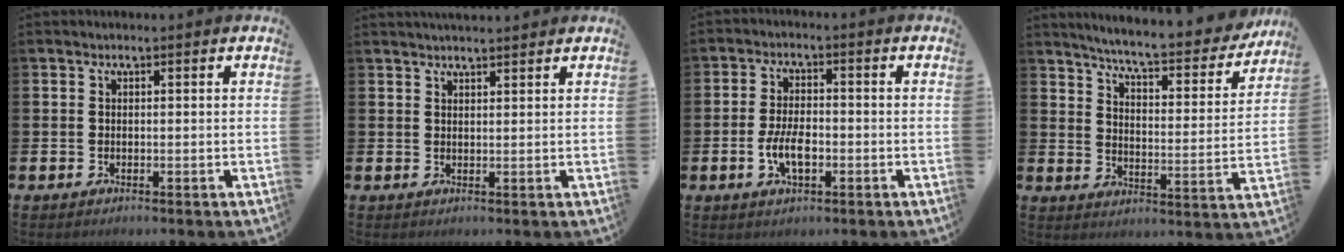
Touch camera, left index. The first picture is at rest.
{"total": 2.0, "force": [2.0, 0.1, 0.3], "torque": [-0.002, -0.006, 0.034]}
{"total": 4.8, "force": [-1.2, 2.3, 4.0], "torque": [-0.075, 0.005, -0.024]}
{"total": 7.0, "force": [6.4, 0.8, 2.8], "torque": [-0.081, -0.046, 0.103]}